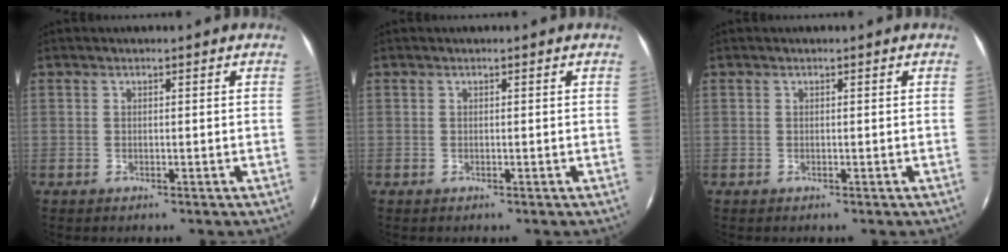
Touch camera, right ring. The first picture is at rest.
{"total": 0.0}
{"total": 0.0}